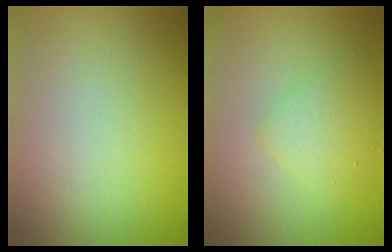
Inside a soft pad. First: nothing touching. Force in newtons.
{"total": 2.6, "press": 2.6, "slide": 0.1}